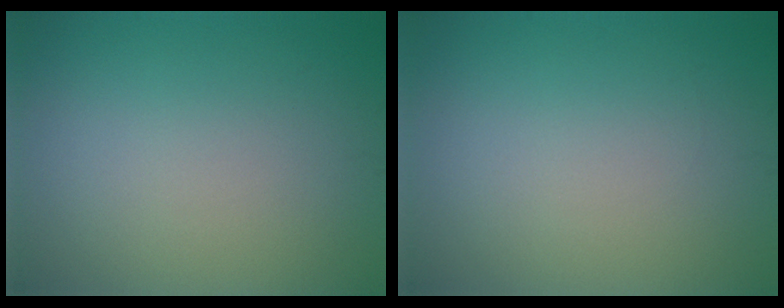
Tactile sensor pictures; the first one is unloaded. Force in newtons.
{"total": 0.0}